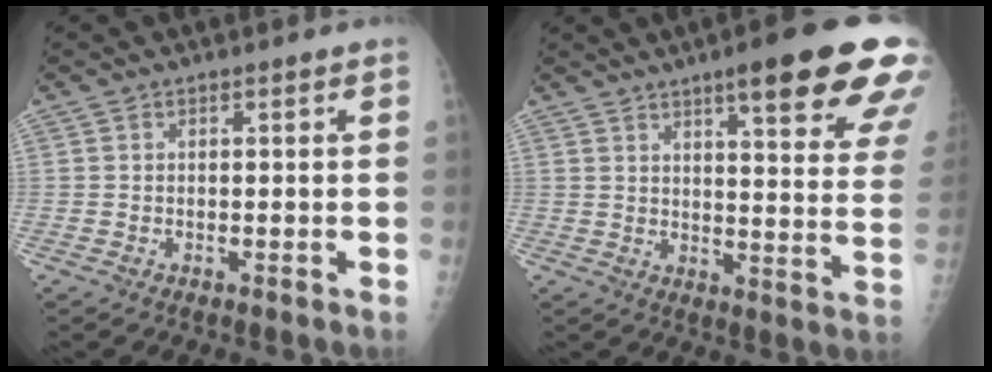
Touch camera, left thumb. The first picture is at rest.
{"total": 20.9, "force": [13.1, 3.6, 15.9], "torque": [-0.186, -0.049, 0.162]}